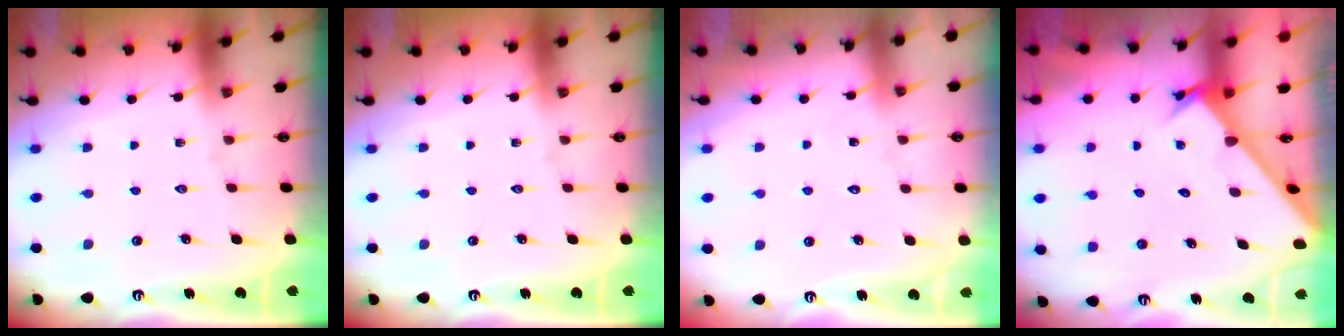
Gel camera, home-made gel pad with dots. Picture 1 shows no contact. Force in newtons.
{"total": 0.0}
{"total": 6.1, "press": 6.1, "slide": 0.6}
{"total": 2.4, "press": 2.4, "slide": 0.1}